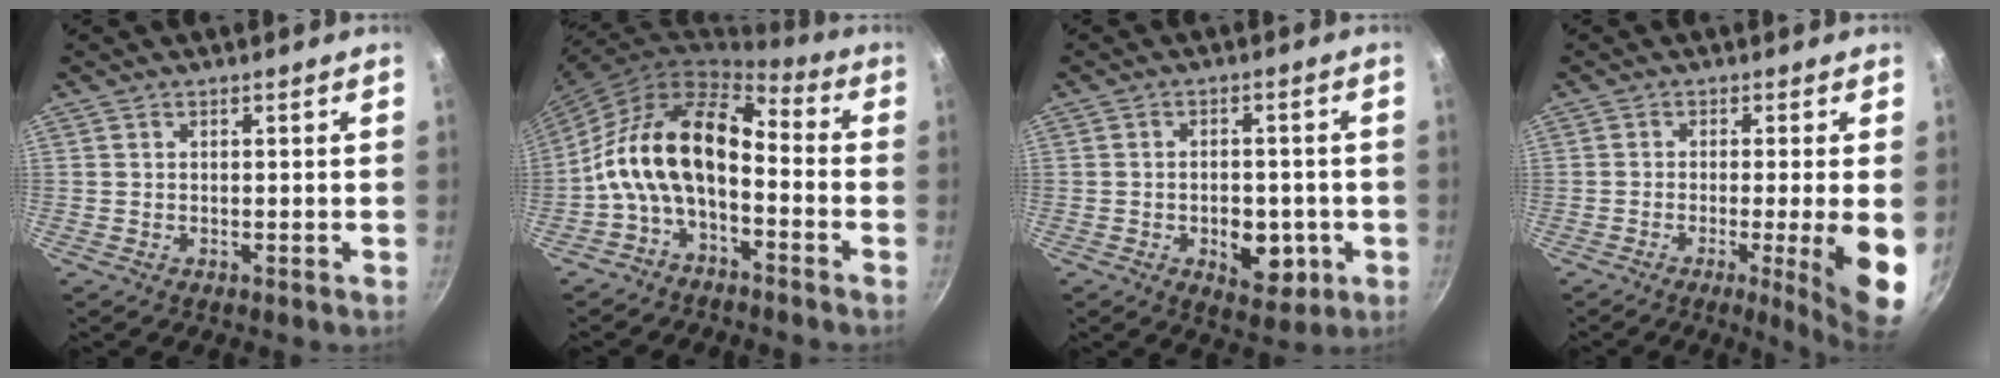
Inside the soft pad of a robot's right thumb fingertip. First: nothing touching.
{"total": 14.7, "force": [-3.7, 8.1, 11.7], "torque": [-0.203, 0.058, -0.085]}
{"total": 8.6, "force": [-2.4, 5.4, 6.3], "torque": [-0.055, 0.002, -0.025]}
{"total": 10.0, "force": [-2.2, 0.6, 9.8], "torque": [-0.135, -0.005, -0.029]}